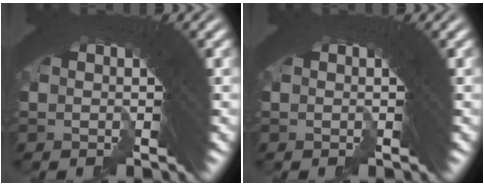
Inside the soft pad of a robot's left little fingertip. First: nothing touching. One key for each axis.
{"total": 0.0}